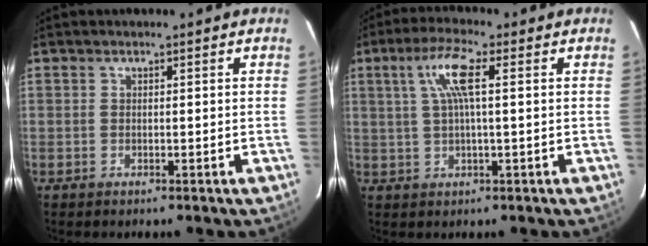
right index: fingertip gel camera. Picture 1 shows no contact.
{"total": 6.9, "force": [1.8, 0.8, 6.6], "torque": [-0.125, 0.008, 0.037]}